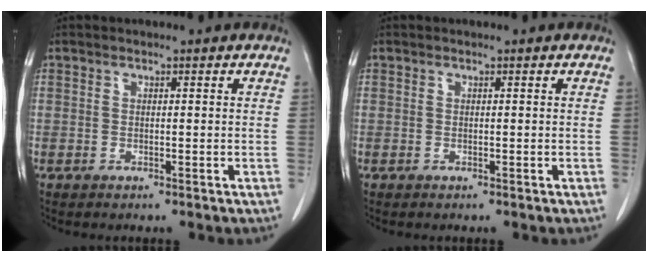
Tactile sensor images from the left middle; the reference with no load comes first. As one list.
[{"total": 0.0}]